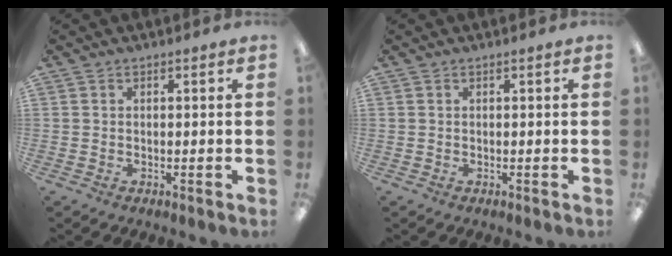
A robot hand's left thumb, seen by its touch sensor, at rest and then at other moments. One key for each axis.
{"total": 0.0}